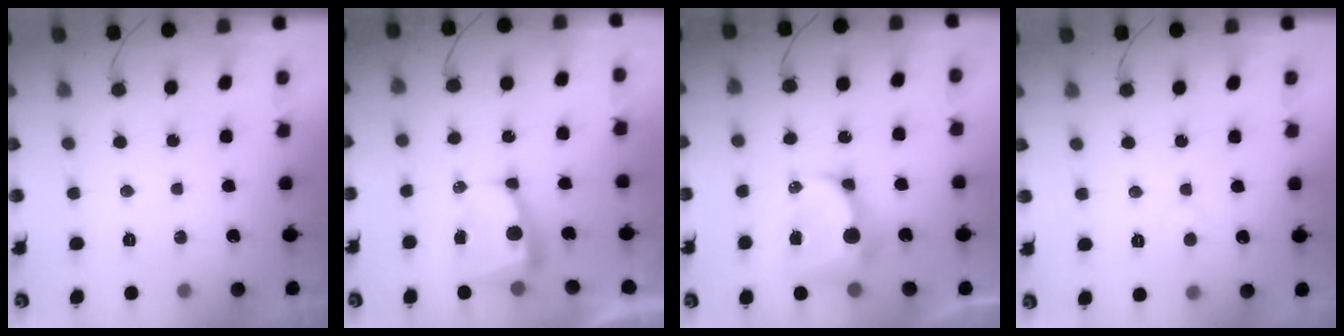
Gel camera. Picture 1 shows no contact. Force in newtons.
{"total": 6.2, "press": 6.2, "slide": 0.3}
{"total": 9.7, "press": 9.6, "slide": 1.0}
{"total": 4.8, "press": 4.7, "slide": 0.4}